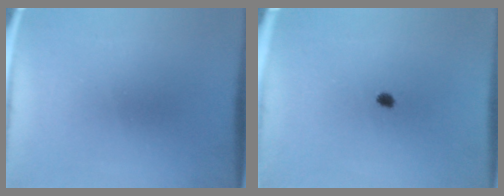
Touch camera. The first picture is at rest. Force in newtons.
{"total": 1.5}